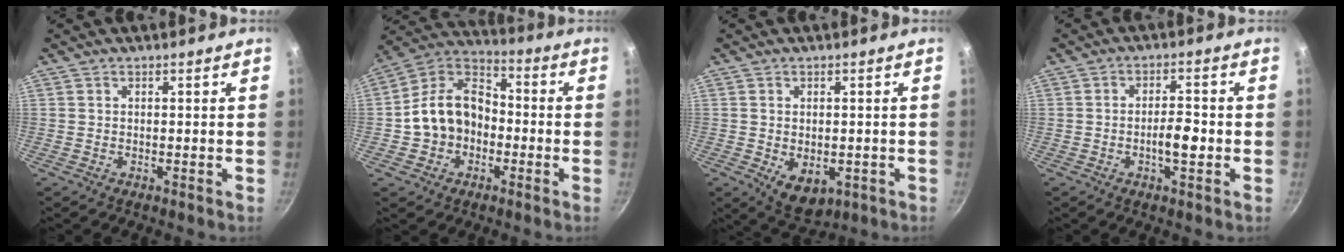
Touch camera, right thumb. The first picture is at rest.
{"total": 13.8, "force": [-2.3, 10.8, 8.3], "torque": [-0.115, 0.046, -0.056]}
{"total": 6.7, "force": [-1.3, 4.5, 4.8], "torque": [-0.060, -0.008, -0.005]}
{"total": 5.0, "force": [-1.3, 1.8, 4.5], "torque": [-0.064, 0.016, -0.021]}